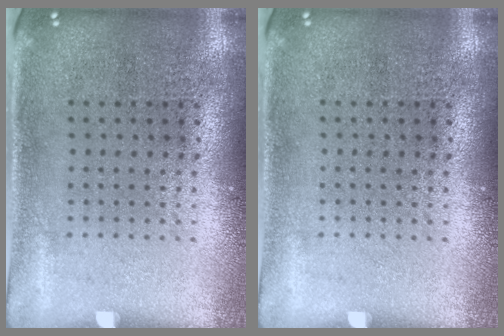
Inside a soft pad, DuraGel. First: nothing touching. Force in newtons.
{"total": 0.0}